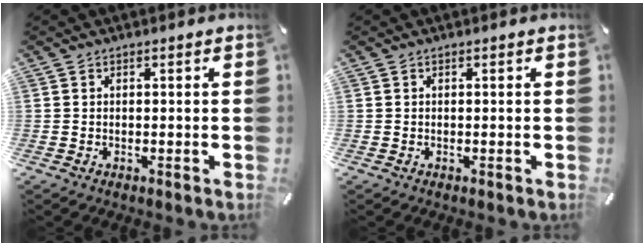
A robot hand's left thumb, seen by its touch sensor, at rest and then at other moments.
{"total": 0.0}